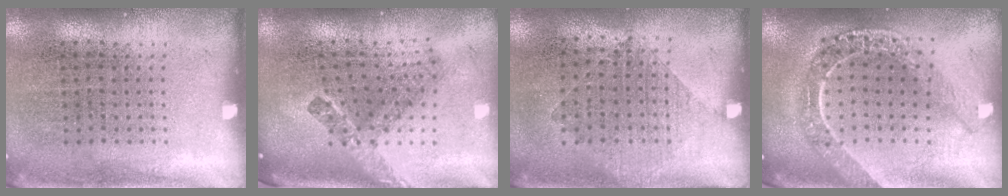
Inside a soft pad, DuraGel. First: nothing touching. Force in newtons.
{"total": 2.5, "press": 1.6, "slide": 2.0}
{"total": 1.0, "press": 1.0, "slide": 0.4}
{"total": 2.1, "press": 1.9, "slide": 1.0}